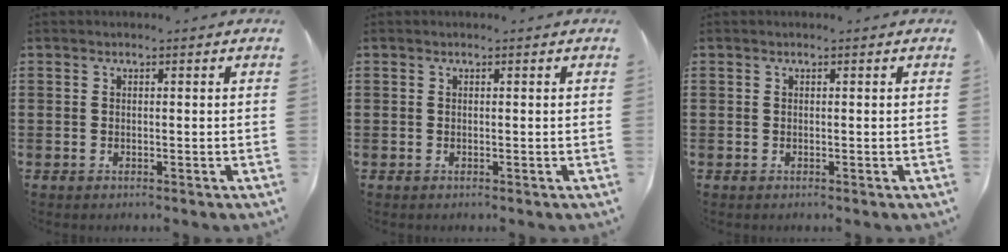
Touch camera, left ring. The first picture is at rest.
{"total": 0.0}
{"total": 0.0}